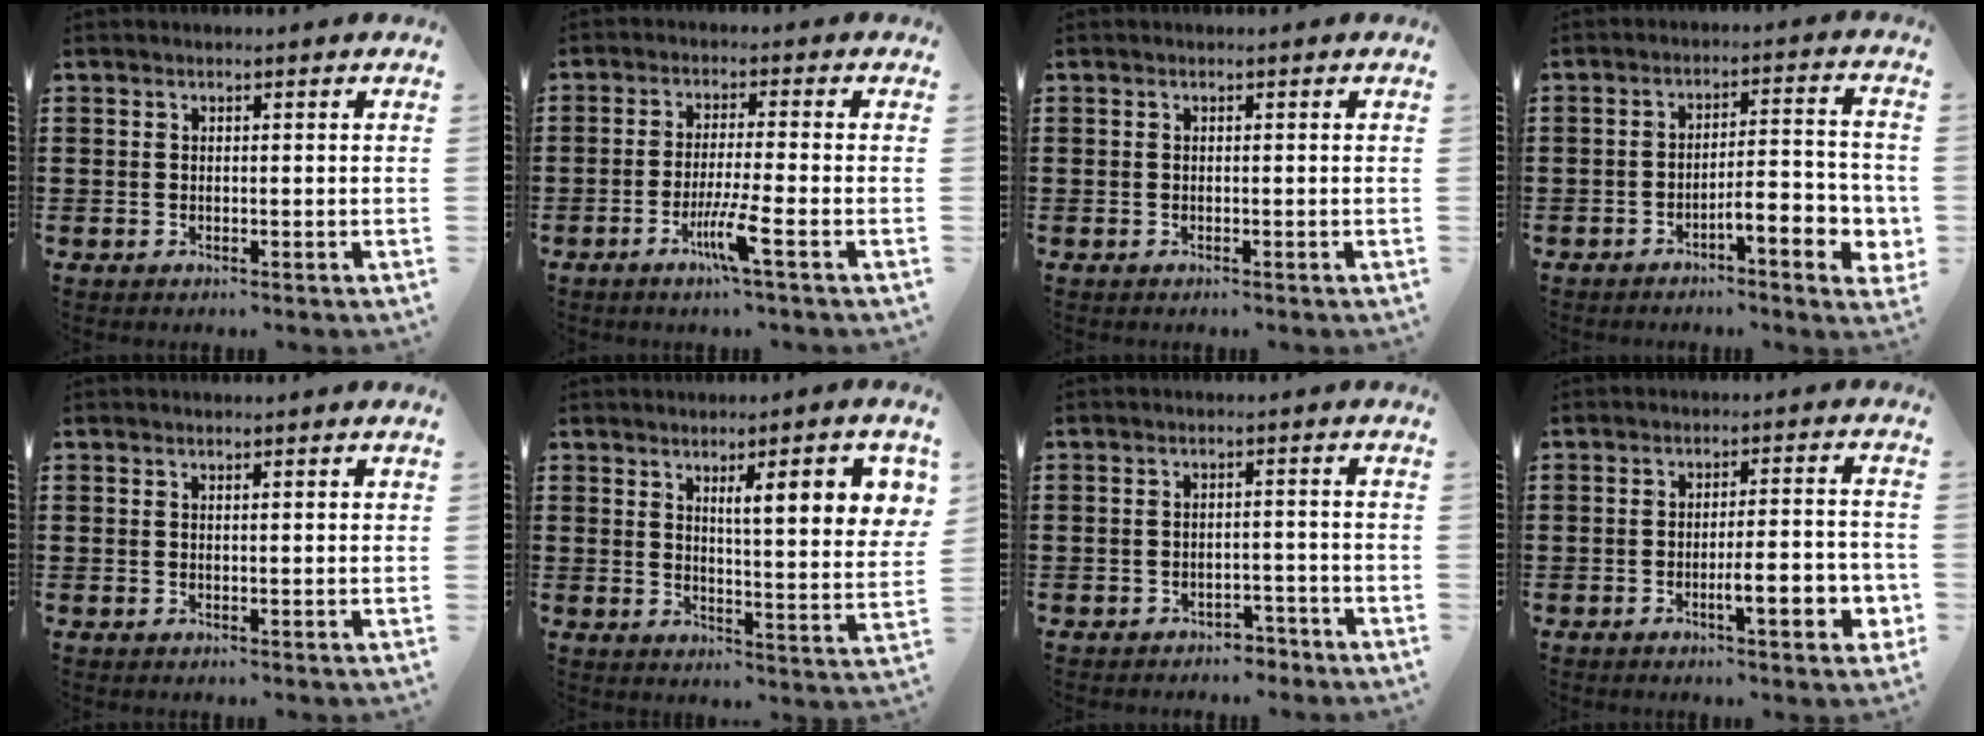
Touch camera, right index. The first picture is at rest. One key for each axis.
{"total": 5.8, "fx": -2.9, "fy": -0.2, "fz": 5.0, "tx": -0.095, "ty": -0.014, "tz": -0.053}
{"total": 0.0}
{"total": 6.2, "fx": -3.2, "fy": 1.2, "fz": 5.2, "tx": -0.076, "ty": -0.007, "tz": -0.057}
{"total": 0.6, "fx": 0.3, "fy": 0.0, "fz": 0.5, "tx": -0.010, "ty": 0.001, "tz": 0.007}
{"total": 9.2, "fx": 4.3, "fy": 1.7, "fz": 8.0, "tx": -0.134, "ty": -0.010, "tz": 0.066}
{"total": 2.4, "fx": -2.2, "fy": 0.7, "fz": 0.3, "tx": -0.012, "ty": 0.002, "tz": -0.047}
{"total": 6.8, "fx": -2.3, "fy": 1.4, "fz": 6.2, "tx": -0.091, "ty": -0.005, "tz": -0.038}